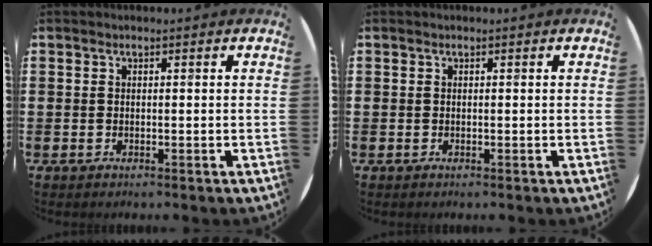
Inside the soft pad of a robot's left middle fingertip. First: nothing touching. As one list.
[{"total": 0.0}]